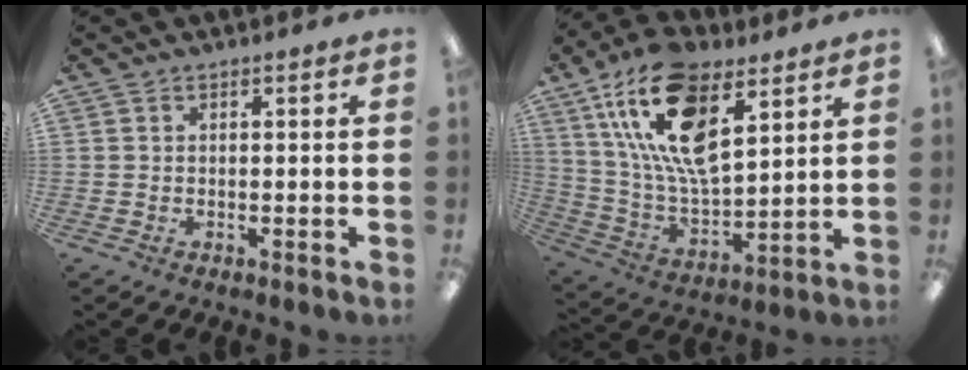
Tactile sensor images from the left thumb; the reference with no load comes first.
{"total": 21.8, "force": [11.2, 10.4, 15.6], "torque": [-0.312, -0.047, 0.193]}